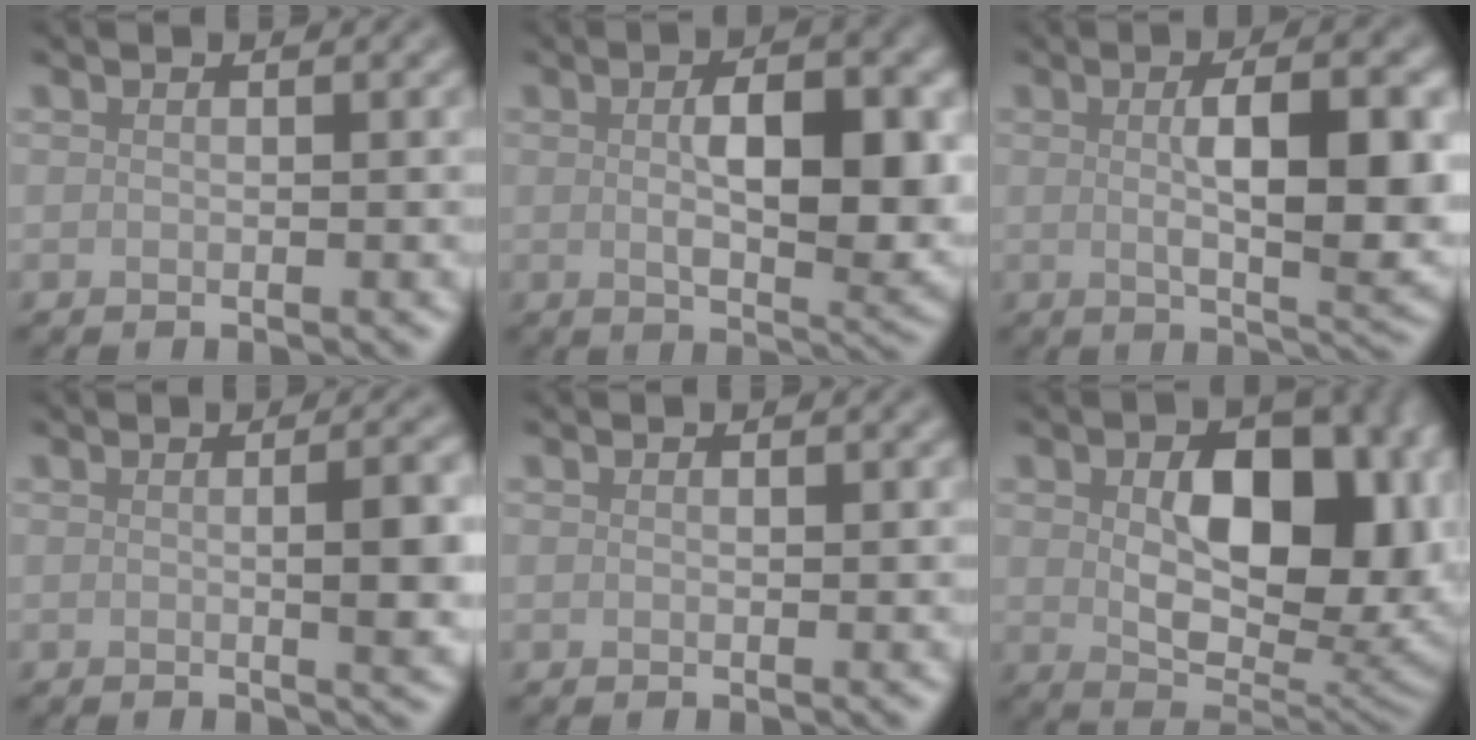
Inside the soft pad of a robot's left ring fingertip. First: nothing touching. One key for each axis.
{"total": 8.0, "fx": 0.5, "fy": 3.4, "fz": 7.2, "tx": -0.110, "ty": -0.004, "tz": 0.012}
{"total": 8.6, "fx": 0.4, "fy": 2.8, "fz": 8.1, "tx": -0.118, "ty": -0.003, "tz": 0.008}
{"total": 4.4, "fx": 0.1, "fy": 1.1, "fz": 4.3, "tx": -0.055, "ty": 0.004, "tz": 0.002}
{"total": 0.7, "fx": 0.3, "fy": 0.4, "fz": 0.5, "tx": -0.006, "ty": -0.002, "tz": 0.003}
{"total": 12.8, "fx": 1.5, "fy": 7.8, "fz": 10.1, "tx": -0.141, "ty": -0.021, "tz": 0.042}